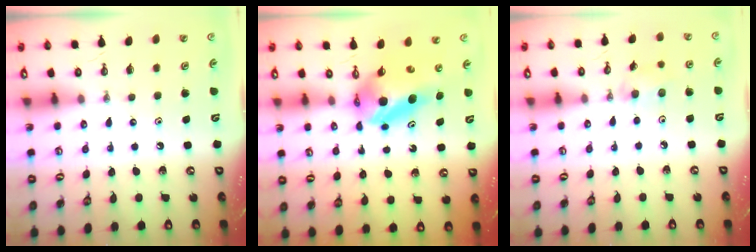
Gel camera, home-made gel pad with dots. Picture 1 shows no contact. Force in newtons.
{"total": 6.5, "press": 6.4, "slide": 0.8}
{"total": 6.3, "press": 4.7, "slide": 4.3}